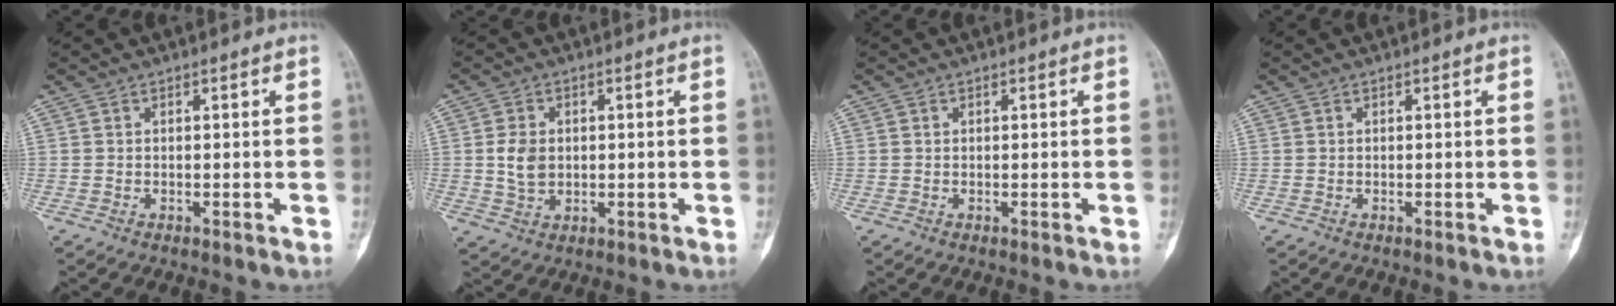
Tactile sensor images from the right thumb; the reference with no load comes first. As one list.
[{"total": 5.0, "force": [0.3, 3.7, 3.3], "torque": [-0.054, -0.001, 0.010]}, {"total": 0.0}, {"total": 0.0}]